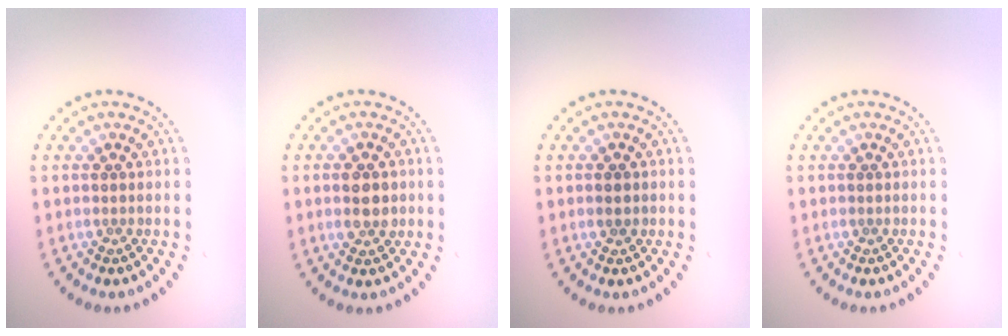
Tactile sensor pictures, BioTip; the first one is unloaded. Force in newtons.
{"total": 2.4, "press": 2.4, "slide": 0.1}
{"total": 1.4, "press": 1.4, "slide": 0.1}
{"total": 0.0}